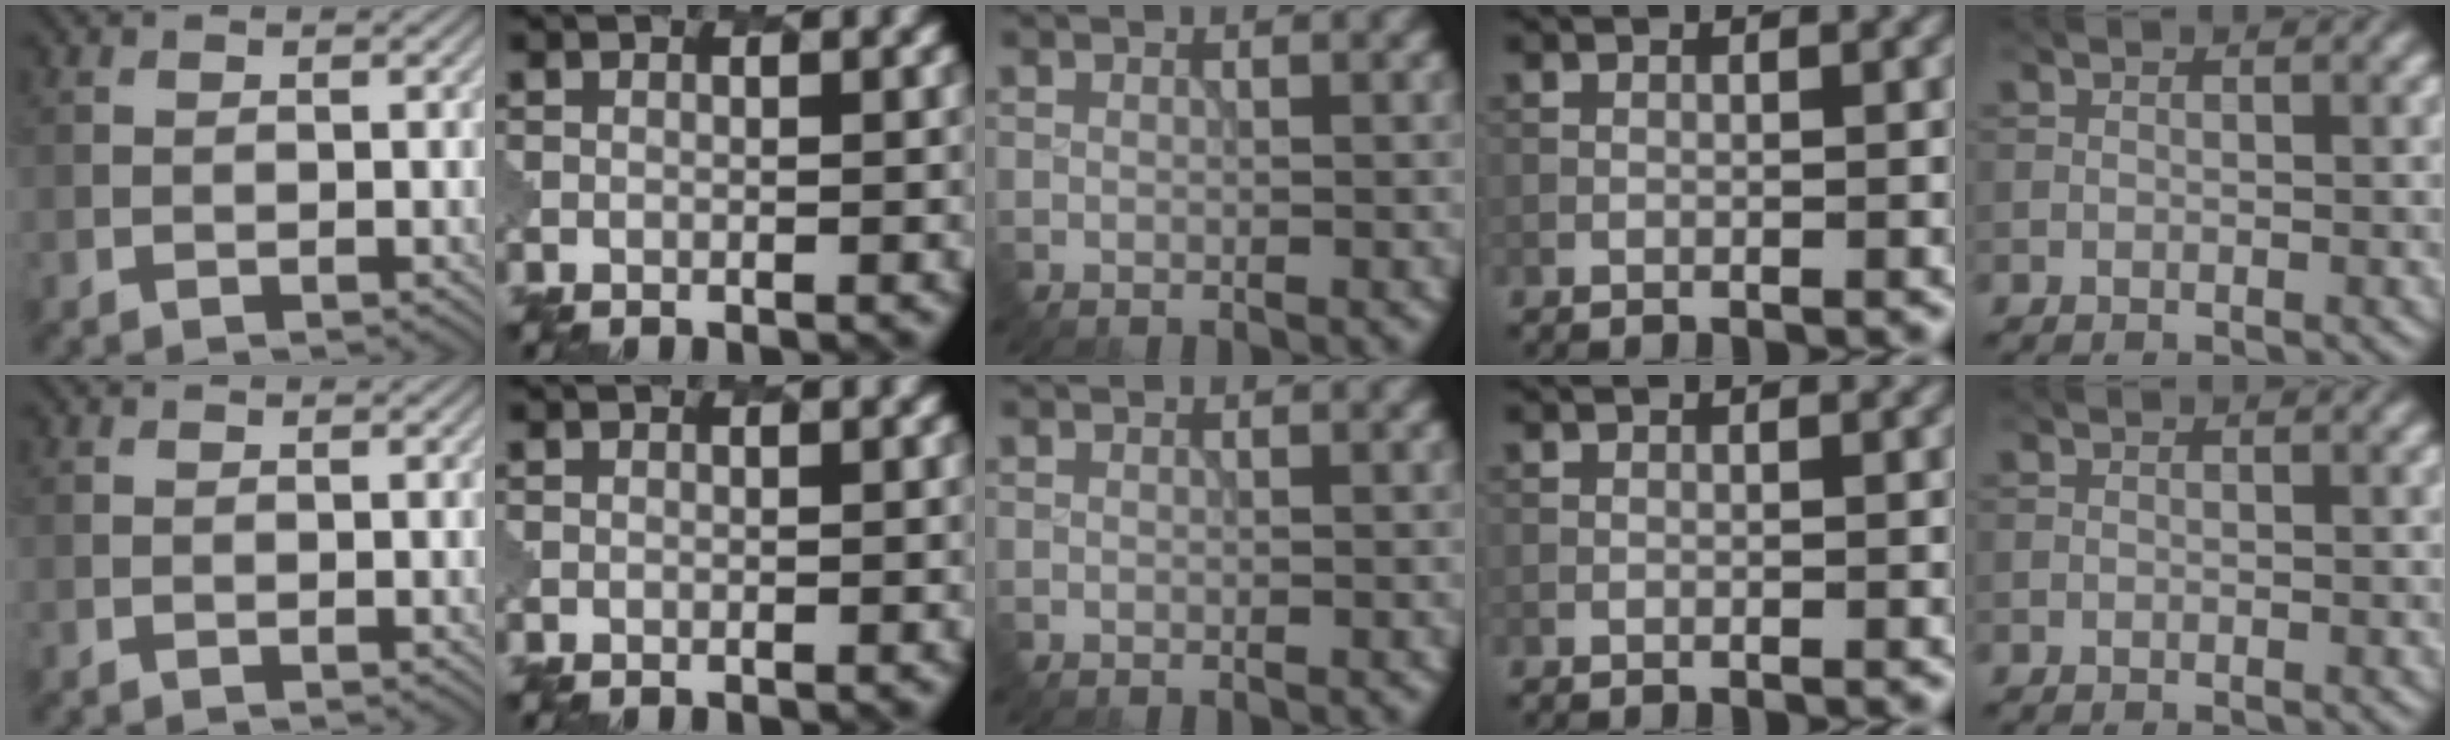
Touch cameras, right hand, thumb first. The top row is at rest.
{}